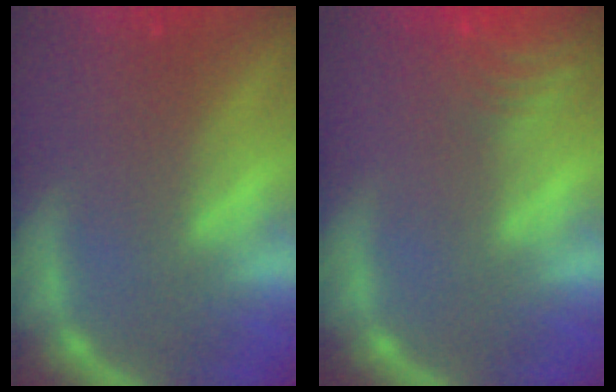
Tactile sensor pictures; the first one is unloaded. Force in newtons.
{"total": 9.0}